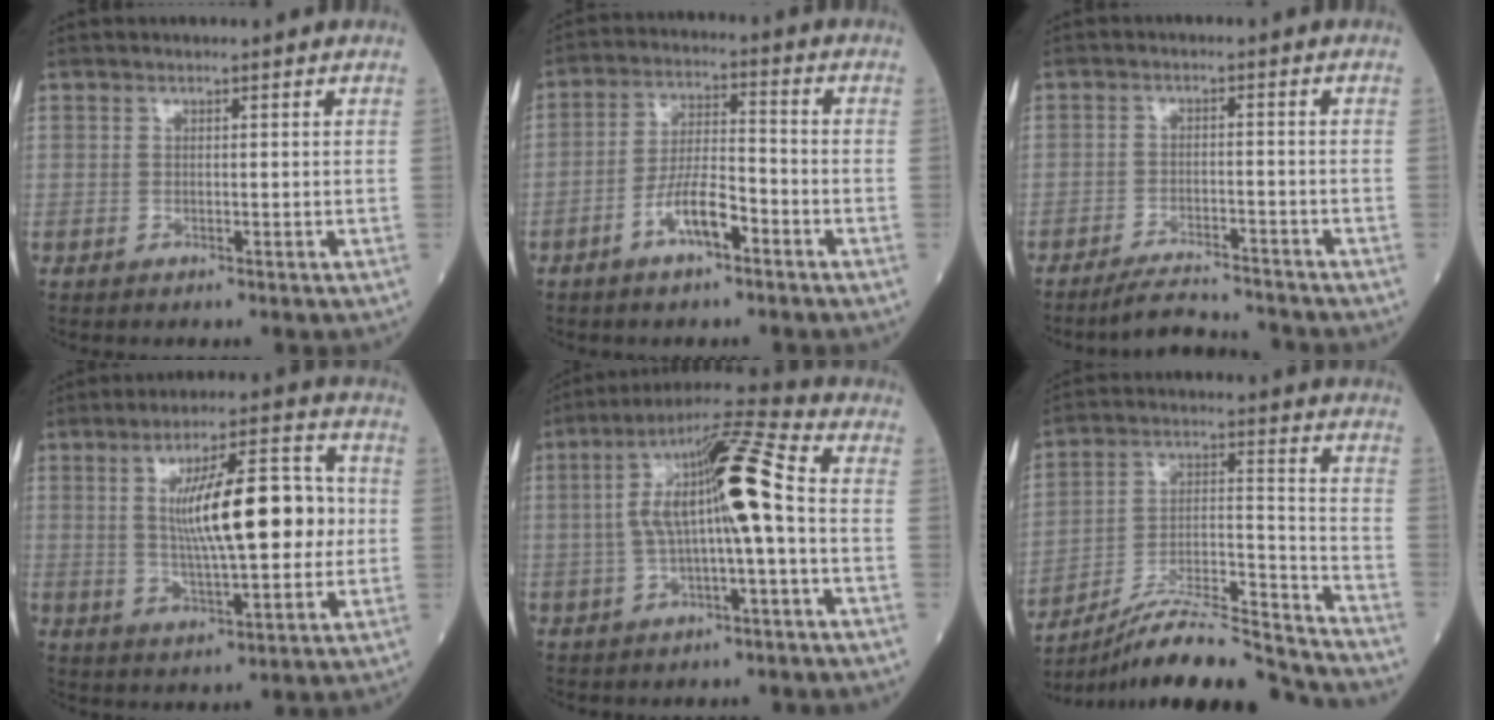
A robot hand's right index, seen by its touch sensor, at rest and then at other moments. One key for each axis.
{"total": 7.0, "fx": -3.7, "fy": 1.8, "fz": 5.6, "tx": -0.112, "ty": 0.009, "tz": -0.068}
{"total": 6.5, "fx": -6.4, "fy": 0.0, "fz": 1.2, "tx": -0.021, "ty": -0.006, "tz": -0.111}
{"total": 14.9, "fx": 1.3, "fy": 3.5, "fz": 14.4, "tx": -0.239, "ty": 0.023, "tz": 0.023}
{"total": 12.8, "fx": 0.0, "fy": 1.0, "fz": 12.8, "tx": -0.234, "ty": 0.032, "tz": -0.005}
{"total": 20.9, "fx": -19.5, "fy": 0.2, "fz": 7.4, "tx": -0.126, "ty": 0.008, "tz": -0.317}